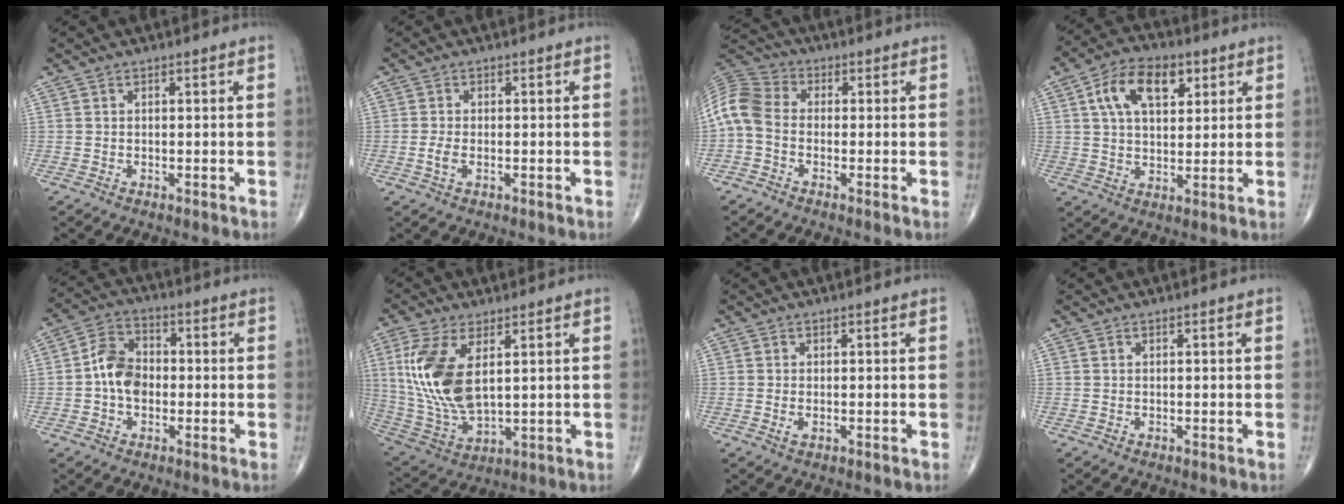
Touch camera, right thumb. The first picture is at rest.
{"total": 2.2, "force": [-0.5, 1.1, 1.8], "torque": [-0.044, 0.000, -0.012]}
{"total": 8.3, "force": [-1.0, 5.9, 5.8], "torque": [-0.117, 0.022, -0.039]}
{"total": 12.3, "force": [4.6, 7.1, 8.9], "torque": [-0.135, 0.001, 0.076]}
{"total": 8.0, "force": [-0.9, 5.8, 5.5], "torque": [-0.084, 0.025, -0.028]}
{"total": 15.2, "force": [3.5, 7.5, 12.8], "torque": [-0.273, -0.016, 0.082]}
{"total": 1.2, "force": [-0.2, 0.7, 1.0], "torque": [-0.021, -0.003, -0.004]}
{"total": 0.0}